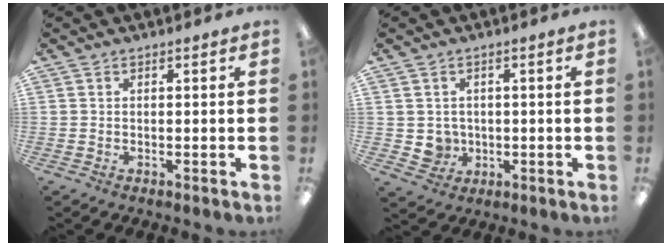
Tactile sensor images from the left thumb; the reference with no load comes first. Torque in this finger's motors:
{"motor_torque": [-0.02, 0.05, -0.02, 0.05, 0.00]}